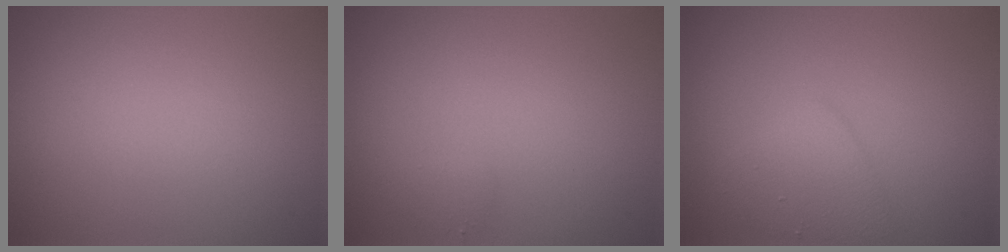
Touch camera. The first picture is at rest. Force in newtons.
{"total": 0.7, "press": 0.7, "slide": 0.1}
{"total": 2.6, "press": 2.6, "slide": 0.0}